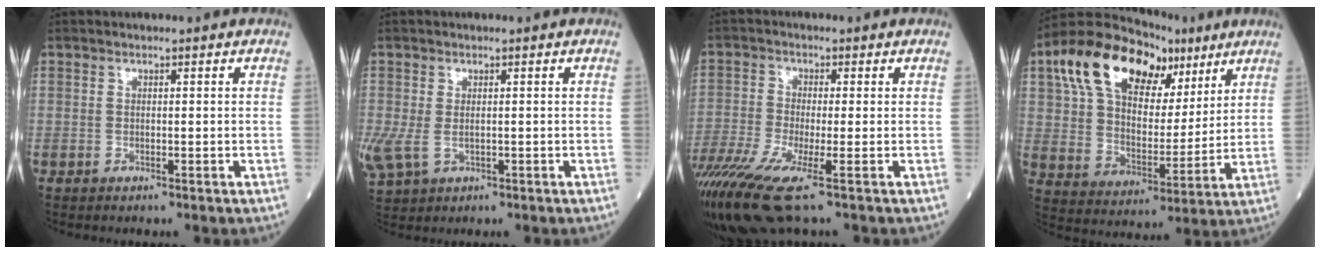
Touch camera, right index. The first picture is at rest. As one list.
[{"total": 7.4, "force": [-1.4, 4.8, 5.4], "torque": [-0.153, -0.011, -0.014]}, {"total": 12.3, "force": [-7.3, 1.7, 9.8], "torque": [-0.203, -0.030, -0.133]}, {"total": 18.1, "force": [9.4, 10.4, 11.5], "torque": [-0.210, 0.042, 0.162]}]